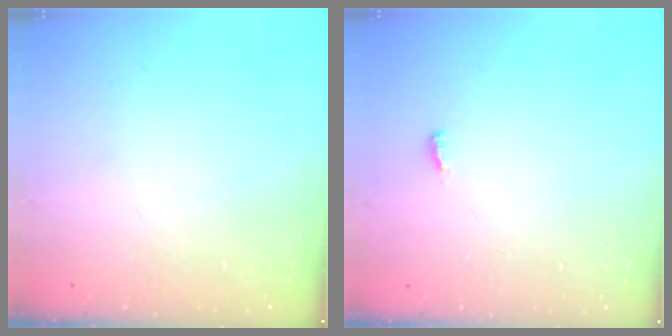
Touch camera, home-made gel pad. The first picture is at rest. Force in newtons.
{"total": 2.6, "press": 2.4, "slide": 1.0}